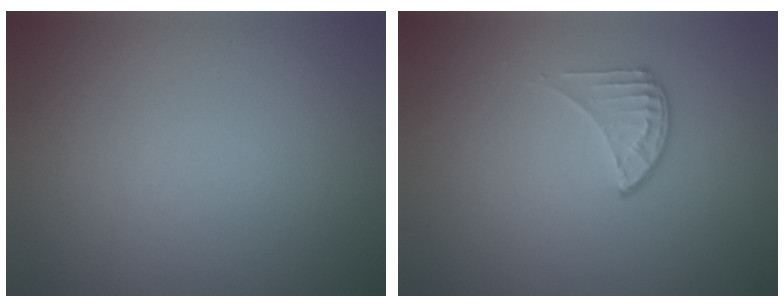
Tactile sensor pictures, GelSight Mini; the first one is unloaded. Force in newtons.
{"total": 1.6, "press": 1.0, "slide": 1.2}